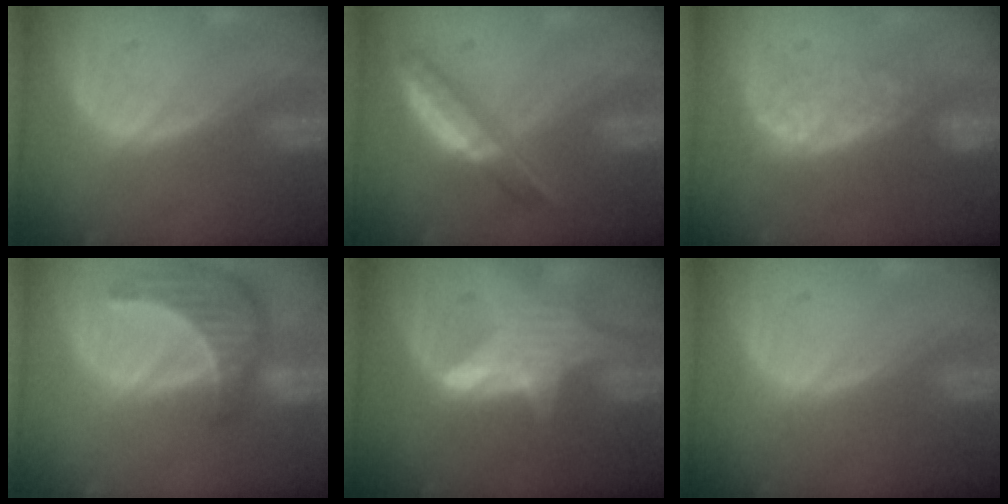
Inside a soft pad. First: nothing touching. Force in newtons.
{"total": 5.2, "press": 5.1, "slide": 0.9}
{"total": 7.6, "press": 7.1, "slide": 2.8}
{"total": 8.1, "press": 7.6, "slide": 2.8}
{"total": 6.0, "press": 5.9, "slide": 1.1}
{"total": 0.0}